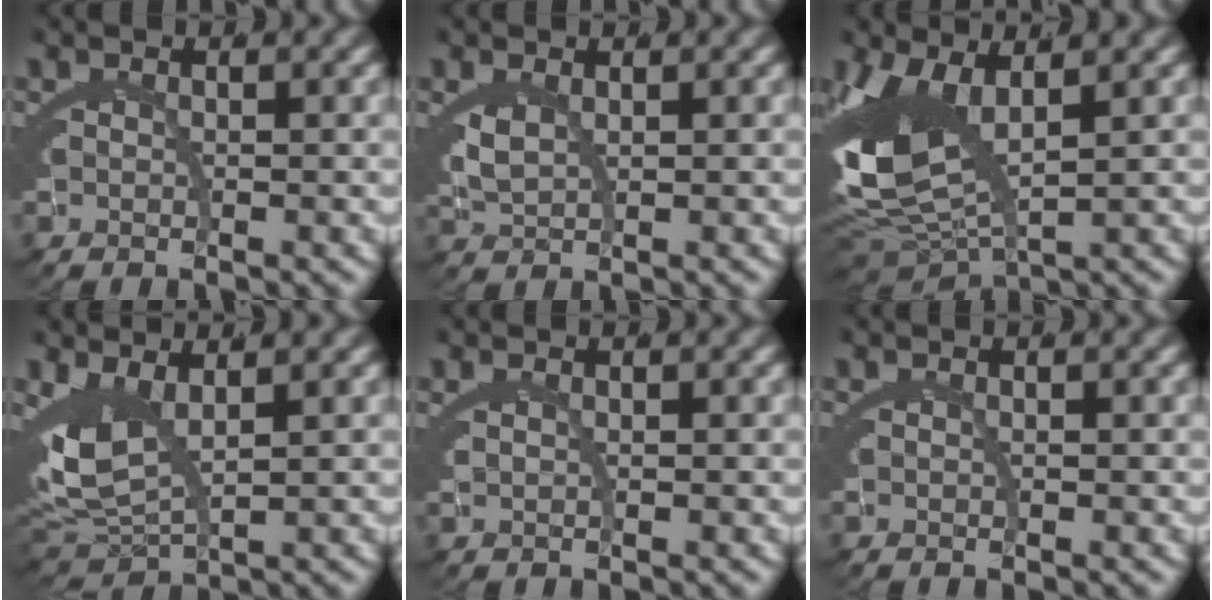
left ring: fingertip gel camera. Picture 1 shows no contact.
{"total": 1.4, "force": [1.1, 0.2, 0.8], "torque": [-0.025, 0.000, 0.026]}
{"total": 8.6, "force": [1.6, 4.5, 7.2], "torque": [-0.160, -0.002, 0.033]}
{"total": 4.3, "force": [1.5, 2.5, 3.2], "torque": [-0.094, -0.004, 0.034]}
{"total": 0.7, "force": [0.6, 0.0, 0.1], "torque": [-0.006, 0.008, 0.009]}
{"total": 0.0}